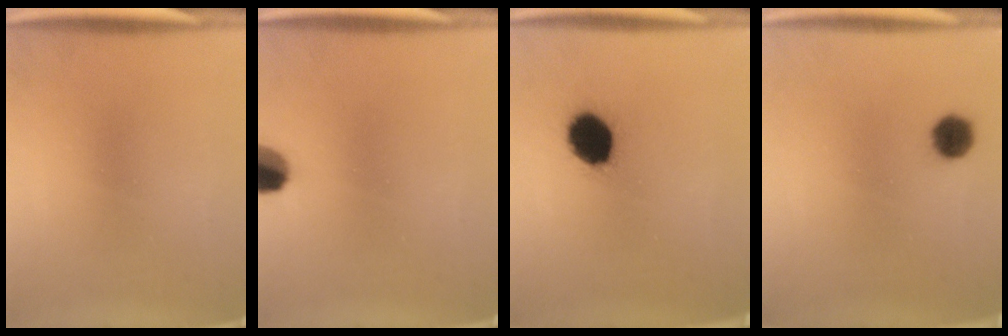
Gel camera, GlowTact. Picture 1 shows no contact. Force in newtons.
{"total": 6.5}
{"total": 12.3}
{"total": 3.4}